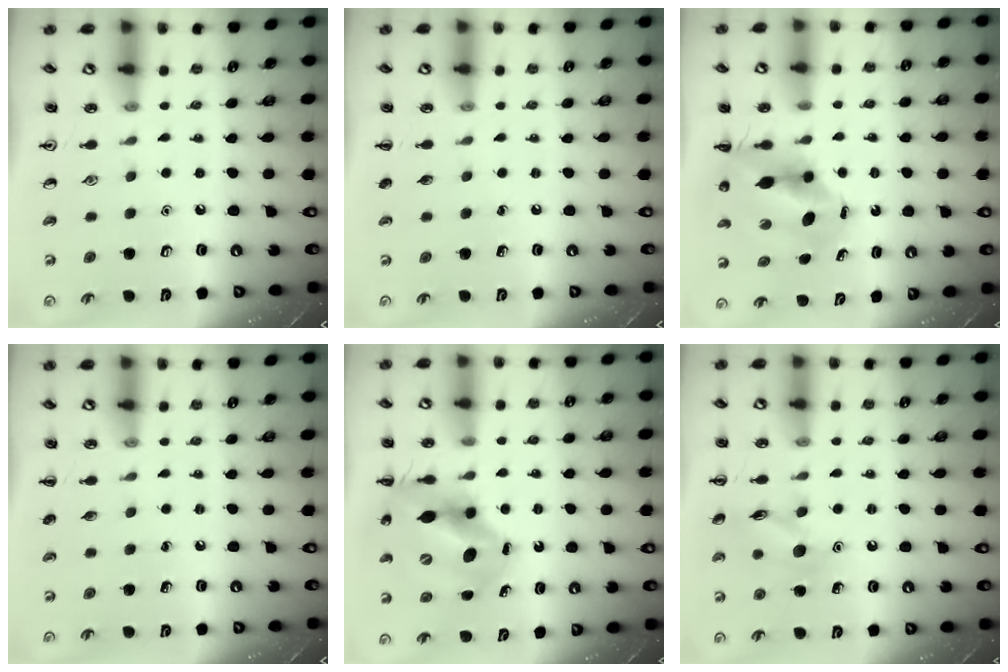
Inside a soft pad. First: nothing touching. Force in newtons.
{"total": 0.0}
{"total": 9.7, "press": 9.3, "slide": 2.6}
{"total": 0.0}
{"total": 11.8, "press": 11.4, "slide": 3.1}
{"total": 10.4, "press": 10.4, "slide": 0.5}